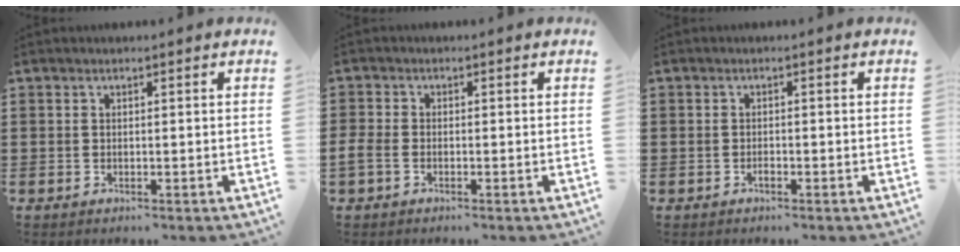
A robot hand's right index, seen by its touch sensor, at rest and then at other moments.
{"total": 1.7, "force": [-1.1, 0.9, 1.0], "torque": [-0.035, -0.004, -0.026]}
{"total": 0.9, "force": [-0.5, 0.4, 0.6], "torque": [-0.013, -0.003, -0.009]}